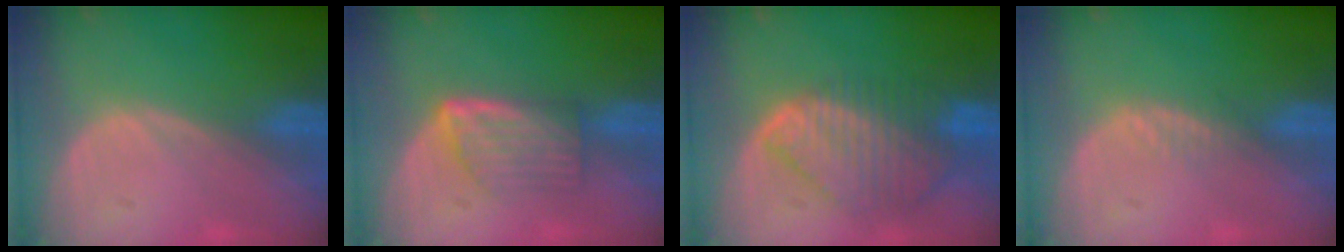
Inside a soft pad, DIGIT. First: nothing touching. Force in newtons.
{"total": 5.8, "press": 5.3, "slide": 2.3}
{"total": 9.2, "press": 7.9, "slide": 4.6}
{"total": 1.4, "press": 1.3, "slide": 0.2}